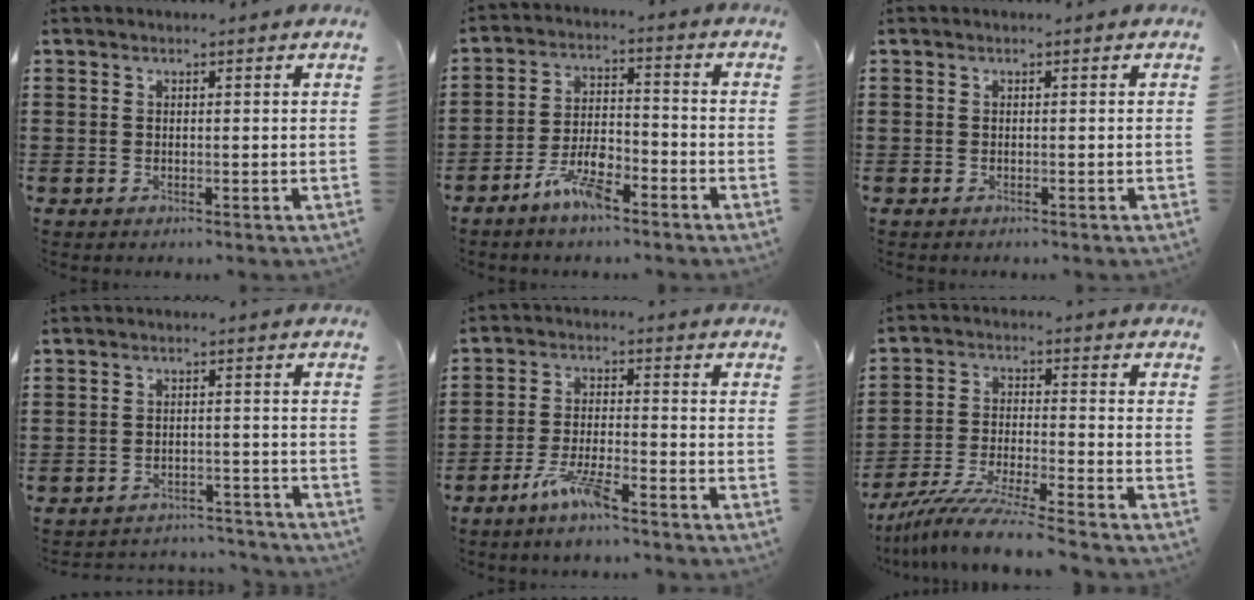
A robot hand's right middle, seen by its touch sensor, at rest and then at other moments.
{"total": 6.5, "force": [-4.6, 2.0, 4.2], "torque": [-0.094, 0.006, -0.089]}
{"total": 0.0}
{"total": 3.1, "force": [-3.1, 0.3, -0.1], "torque": [-0.006, 0.001, -0.067]}
{"total": 6.1, "force": [-4.5, 1.0, 4.1], "torque": [-0.092, -0.004, -0.085]}
{"total": 8.6, "force": [-7.7, -0.4, 3.8], "torque": [-0.076, -0.008, -0.150]}